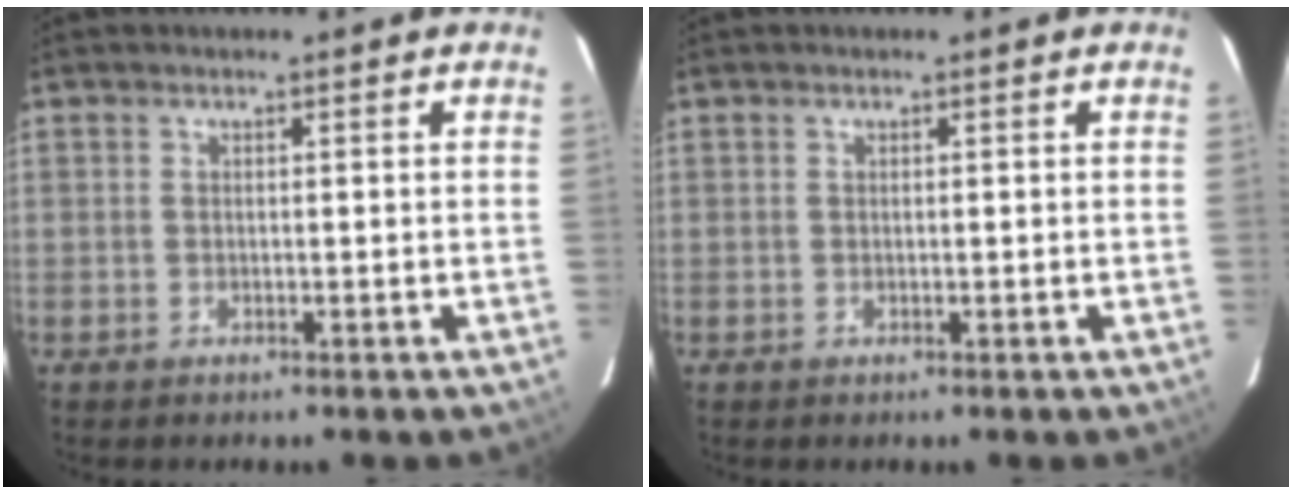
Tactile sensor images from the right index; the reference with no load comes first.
{"total": 0.0}